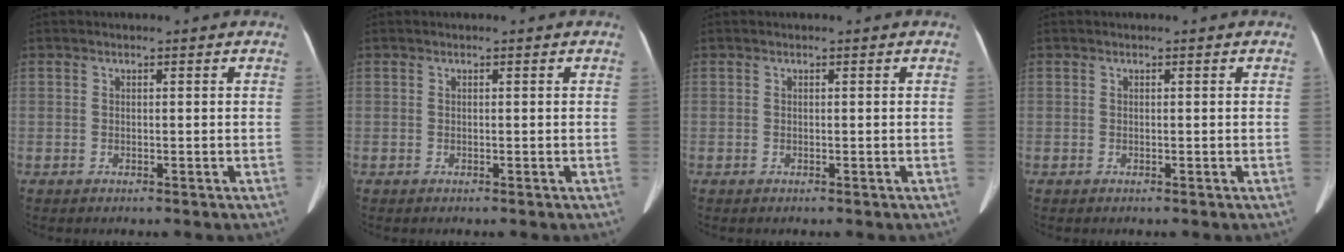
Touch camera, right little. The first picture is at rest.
{"total": 0.0}
{"total": 0.0}
{"total": 0.0}